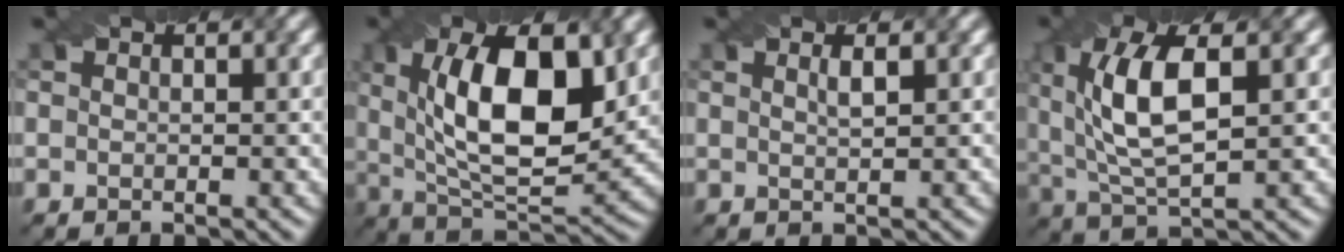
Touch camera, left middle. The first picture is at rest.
{"total": 11.5, "force": [2.3, 4.6, 10.2], "torque": [-0.159, 0.006, 0.046]}
{"total": 0.7, "force": [0.0, 0.2, 0.7], "torque": [-0.008, 0.009, 0.008]}
{"total": 7.6, "force": [1.4, 2.9, 6.9], "torque": [-0.143, 0.009, 0.035]}